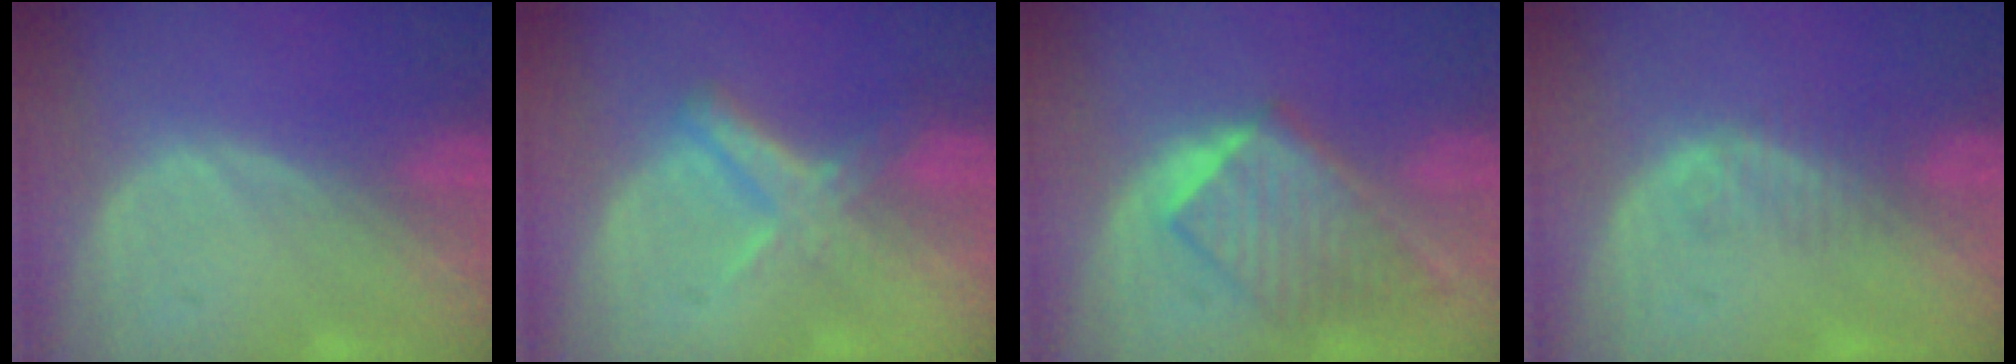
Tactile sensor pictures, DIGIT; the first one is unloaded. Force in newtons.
{"total": 5.5, "press": 4.9, "slide": 2.6}
{"total": 7.2, "press": 7.2, "slide": 0.5}
{"total": 2.2, "press": 2.0, "slide": 0.9}